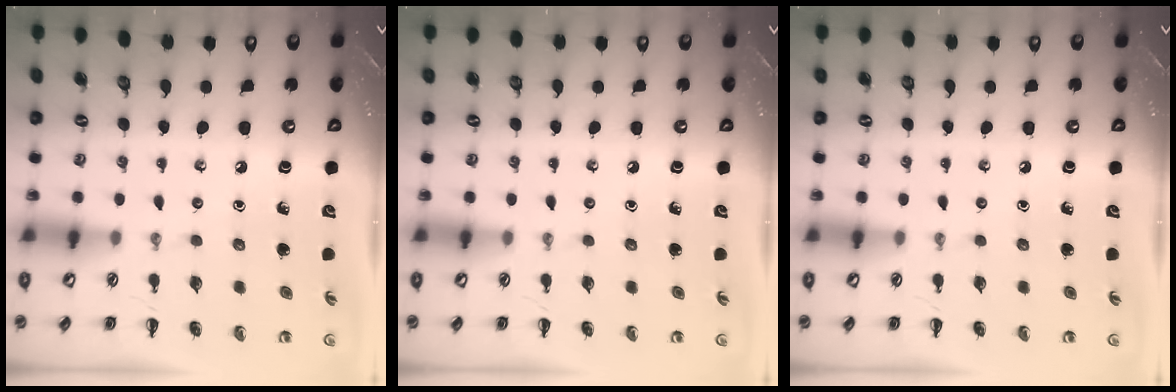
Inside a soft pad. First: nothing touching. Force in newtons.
{"total": 0.0}
{"total": 0.0}